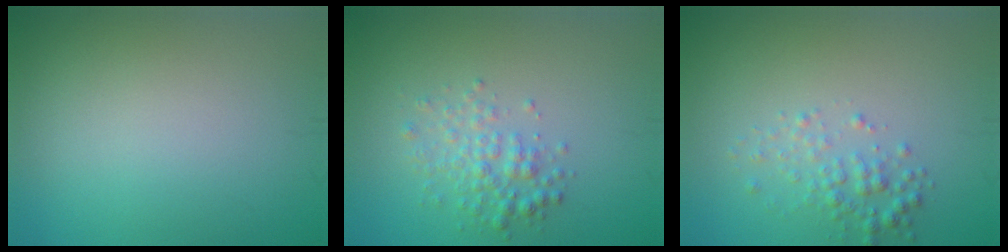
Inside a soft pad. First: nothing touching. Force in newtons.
{"total": 2.5, "press": 2.5, "slide": 0.1}
{"total": 2.0, "press": 2.0, "slide": 0.1}